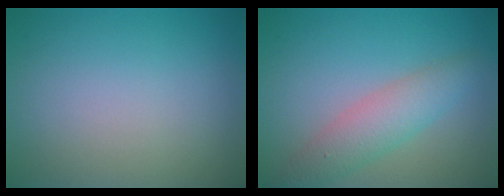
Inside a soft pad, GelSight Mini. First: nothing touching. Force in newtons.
{"total": 3.6, "press": 3.6, "slide": 0.2}